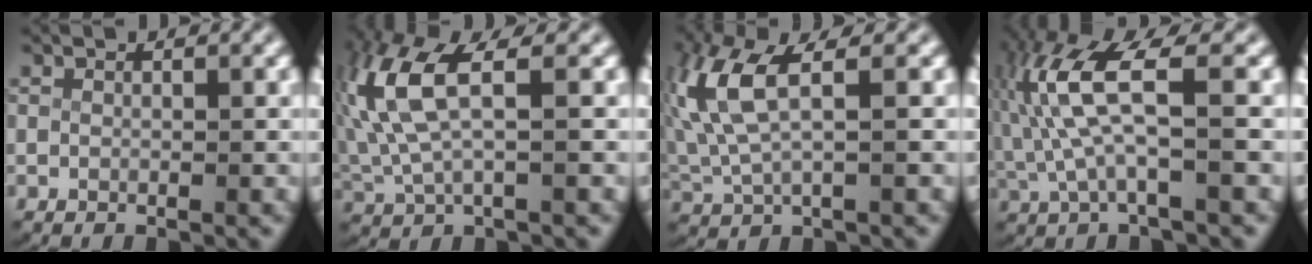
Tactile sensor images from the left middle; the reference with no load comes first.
{"total": 6.8, "force": [1.4, 3.6, 5.6], "torque": [-0.150, -0.001, 0.033]}
{"total": 5.8, "force": [1.4, 2.9, 4.8], "torque": [-0.128, -0.002, 0.034]}
{"total": 6.7, "force": [0.5, 3.0, 6.0], "torque": [-0.136, -0.005, 0.016]}